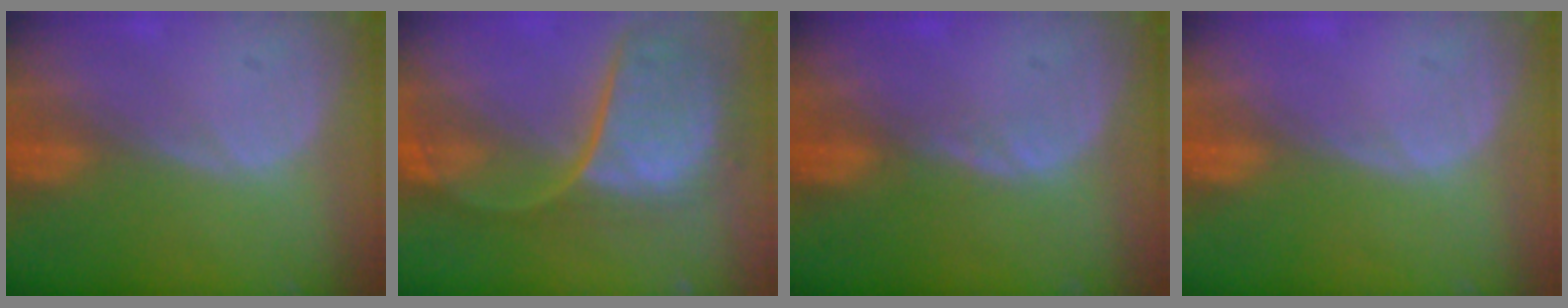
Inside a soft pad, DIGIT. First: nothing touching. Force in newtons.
{"total": 11.9, "press": 9.9, "slide": 6.7}
{"total": 1.1, "press": 1.0, "slide": 0.2}
{"total": 0.0}